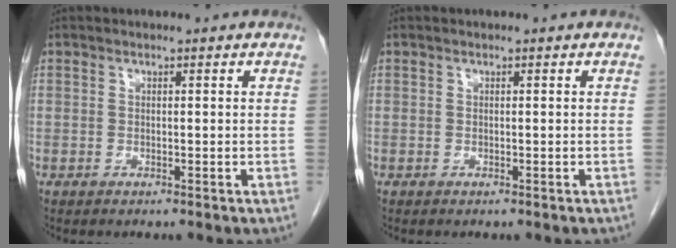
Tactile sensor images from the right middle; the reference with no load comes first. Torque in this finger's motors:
{"motor_torque": [0.08, 0.06, -0.01, 0.00]}